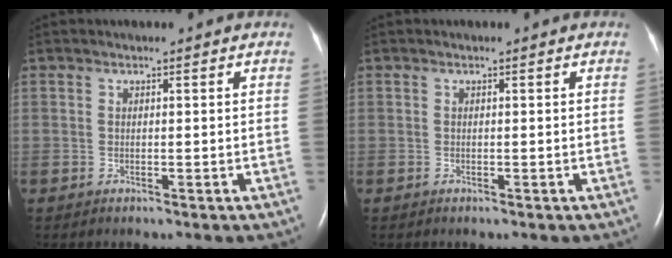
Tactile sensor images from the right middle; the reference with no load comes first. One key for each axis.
{"total": 0.0}